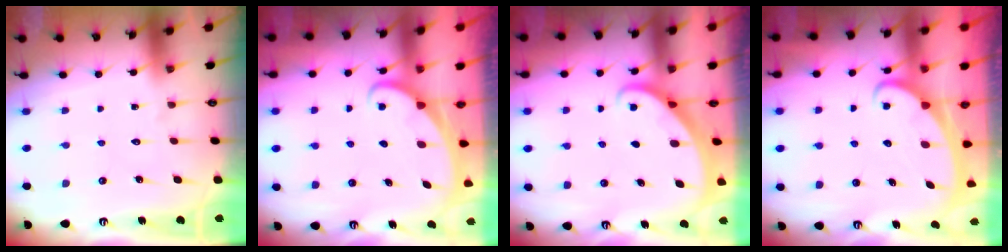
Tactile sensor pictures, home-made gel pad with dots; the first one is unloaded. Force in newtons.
{"total": 1.6, "press": 1.6, "slide": 0.1}
{"total": 1.3, "press": 1.3, "slide": 0.1}
{"total": 2.2, "press": 2.1, "slide": 0.4}